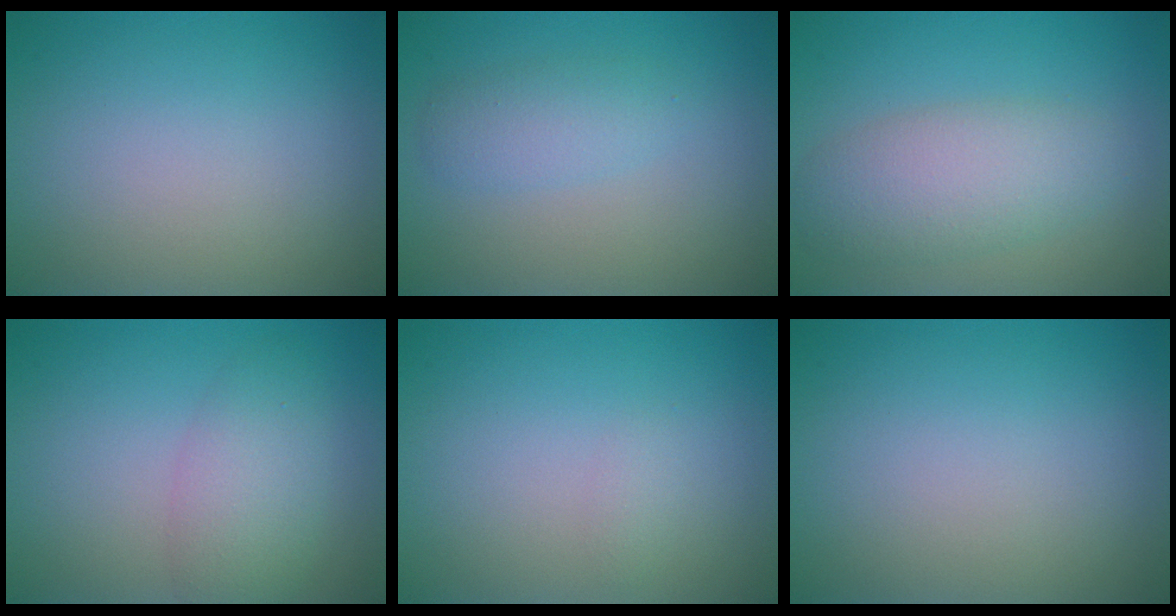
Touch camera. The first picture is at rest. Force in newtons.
{"total": 2.2, "press": 2.2, "slide": 0.0}
{"total": 4.8, "press": 4.8, "slide": 0.4}
{"total": 3.6, "press": 3.6, "slide": 0.2}
{"total": 0.6, "press": 0.6, "slide": 0.0}
{"total": 0.0}